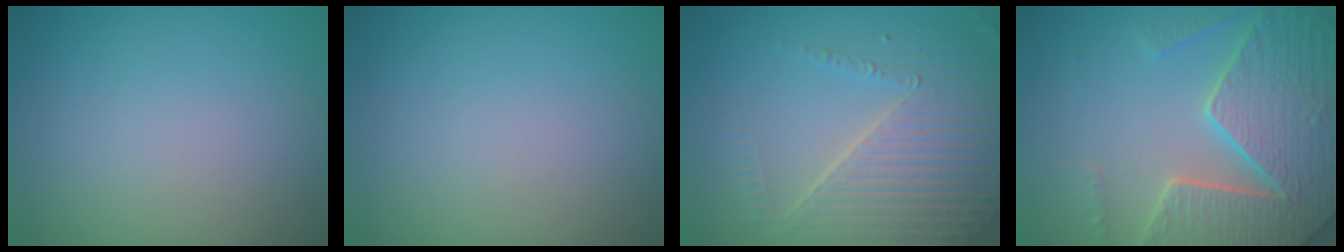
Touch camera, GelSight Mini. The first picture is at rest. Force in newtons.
{"total": 0.0}
{"total": 6.7, "press": 5.0, "slide": 4.5}
{"total": 7.6, "press": 7.3, "slide": 1.9}